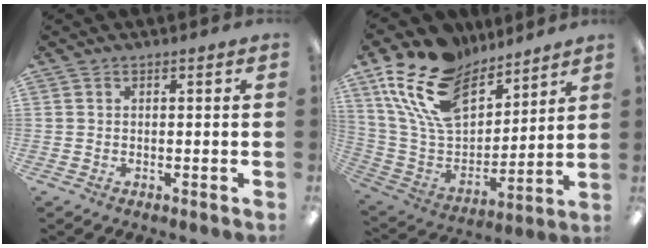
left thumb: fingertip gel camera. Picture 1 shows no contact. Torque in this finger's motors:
{"motor_torque": [2.03, 2.03, 1.29, -1.48, 0.45]}